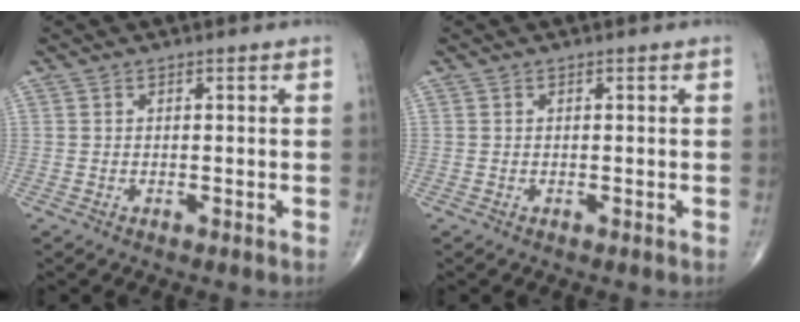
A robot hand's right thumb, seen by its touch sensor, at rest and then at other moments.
{"total": 0.0}